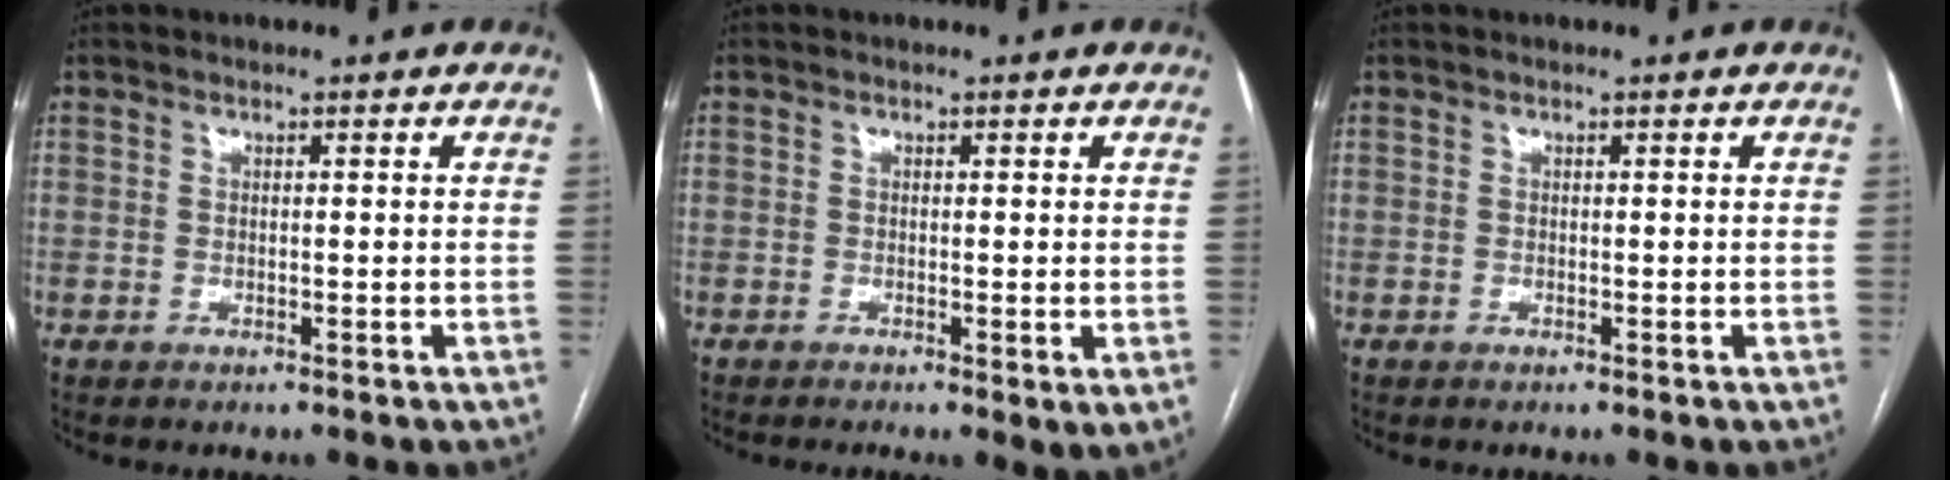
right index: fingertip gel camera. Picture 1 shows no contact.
{"total": 2.8, "force": [-0.8, 0.7, 2.6], "torque": [-0.034, -0.009, -0.012]}
{"total": 0.0}